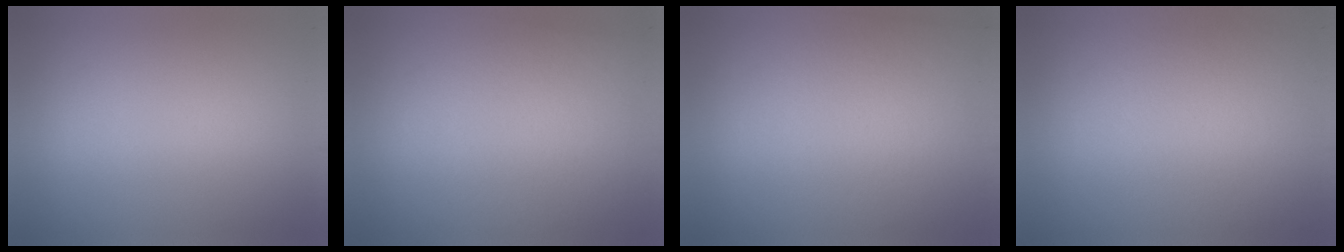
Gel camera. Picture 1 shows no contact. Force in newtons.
{"total": 2.6}
{"total": 2.8}
{"total": 2.7}